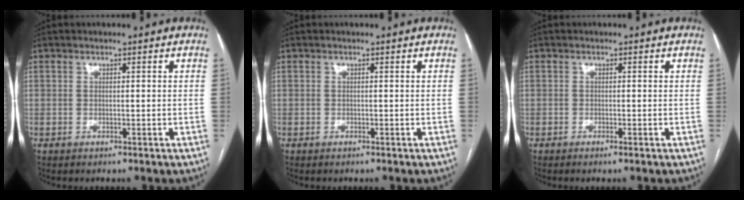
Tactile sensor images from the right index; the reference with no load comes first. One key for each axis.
{"total": 0.0}
{"total": 0.7, "fx": -0.4, "fy": -0.1, "fz": 0.5, "tx": -0.010, "ty": 0.001, "tz": -0.008}